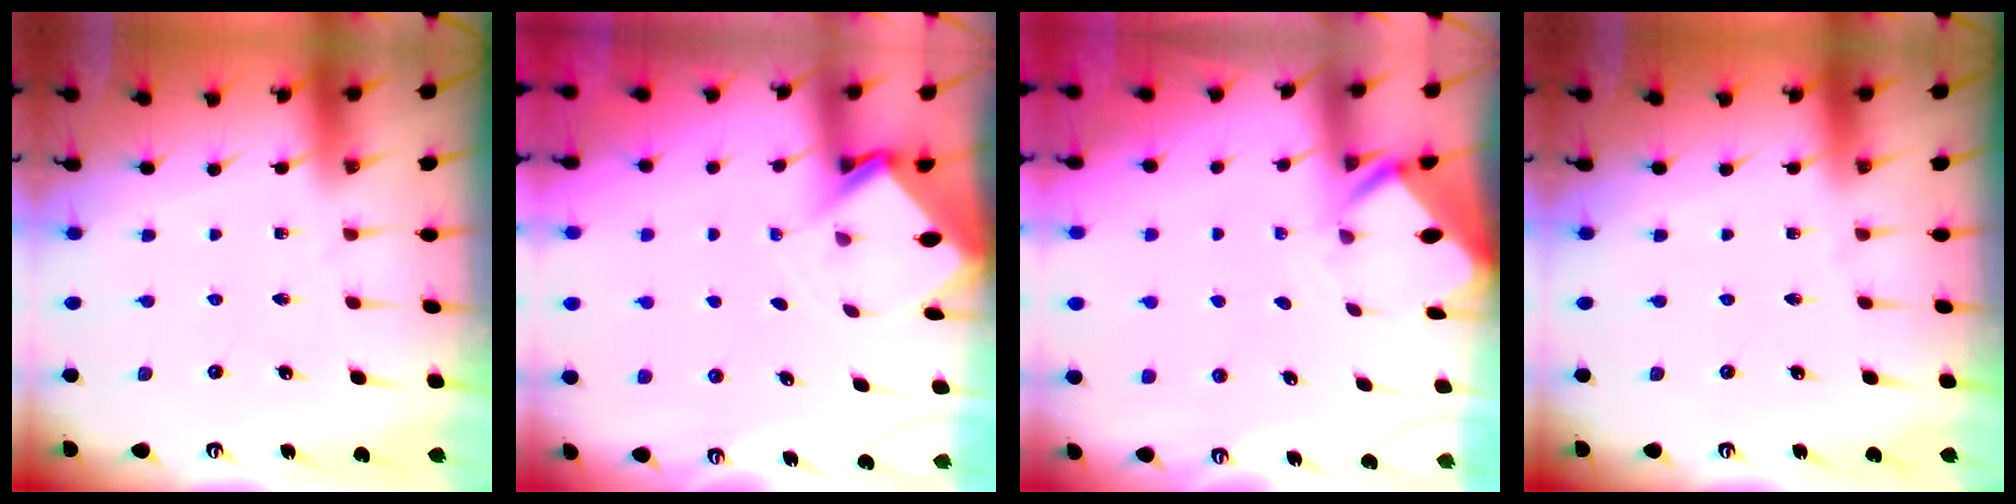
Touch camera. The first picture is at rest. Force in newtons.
{"total": 3.5, "press": 3.5, "slide": 0.2}
{"total": 3.4, "press": 3.4, "slide": 0.2}
{"total": 0.0}